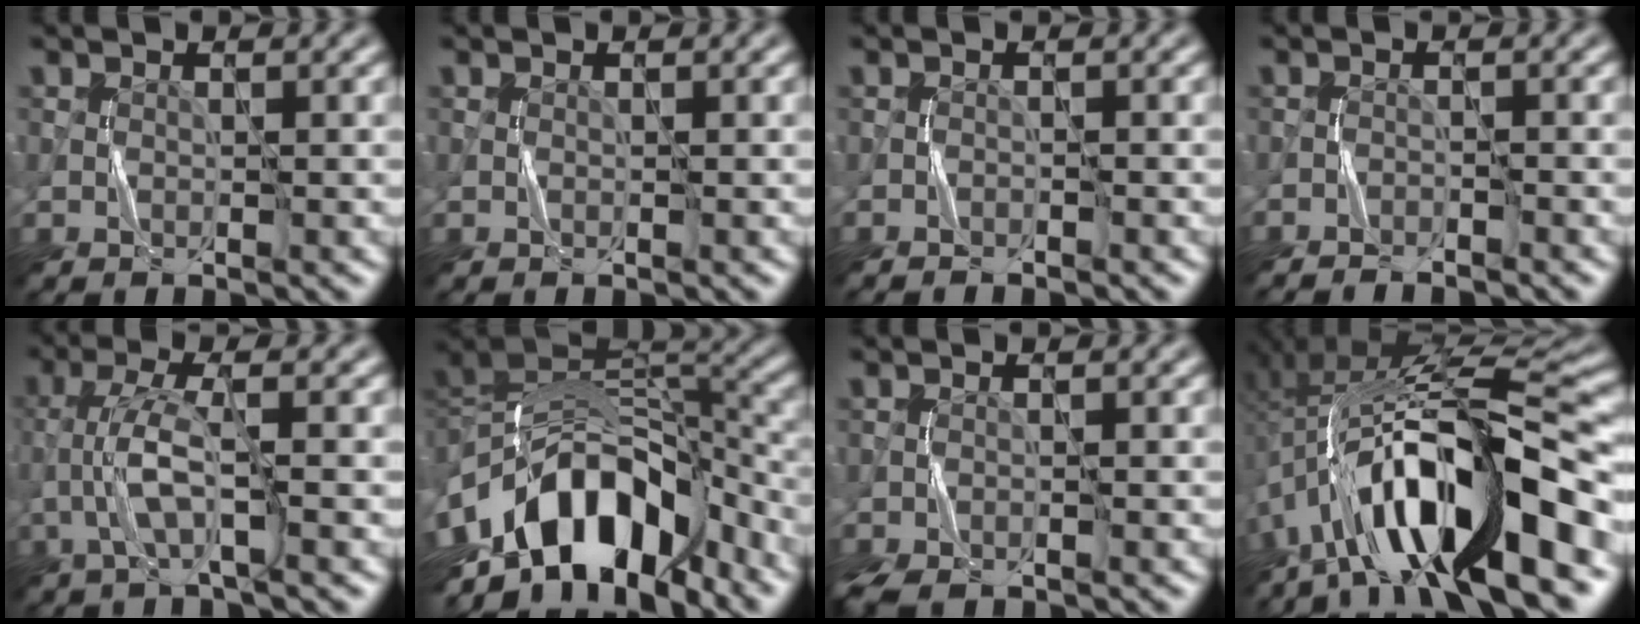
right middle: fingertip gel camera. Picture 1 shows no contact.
{"total": 0.0}
{"total": 1.1, "force": [-1.0, 0.0, 0.4], "torque": [-0.008, 0.001, -0.021]}
{"total": 2.6, "force": [-2.5, 0.2, 0.7], "torque": [-0.015, 0.000, -0.043]}
{"total": 4.1, "force": [-1.2, 0.6, 3.9], "torque": [-0.087, 0.011, -0.028]}
{"total": 14.0, "force": [-6.6, 7.6, 9.7], "torque": [-0.168, 0.015, -0.119]}
{"total": 2.5, "force": [-1.9, 0.5, 1.6], "torque": [-0.040, -0.010, -0.040]}
{"total": 15.7, "force": [-6.4, 4.1, 13.8], "torque": [-0.235, 0.033, -0.103]}